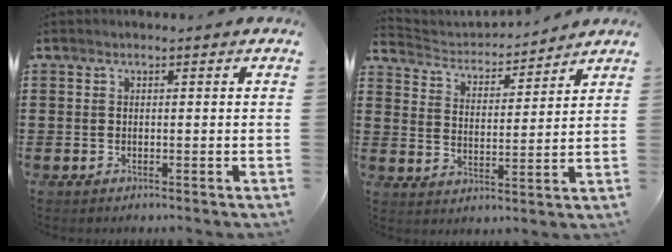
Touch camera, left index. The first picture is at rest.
{"total": 3.0, "force": [3.0, 0.6, -0.1], "torque": [-0.022, -0.027, 0.044]}